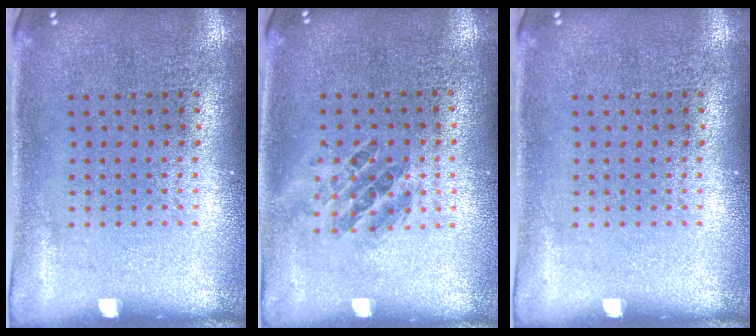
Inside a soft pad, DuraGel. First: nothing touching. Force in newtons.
{"total": 1.0, "press": 0.9, "slide": 0.5}
{"total": 0.0}